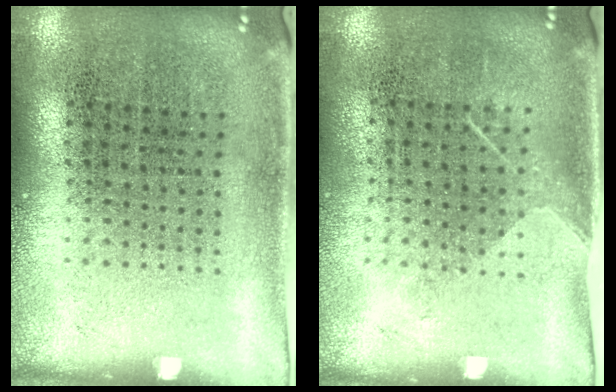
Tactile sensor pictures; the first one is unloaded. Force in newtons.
{"total": 1.2, "press": 0.9, "slide": 0.8}